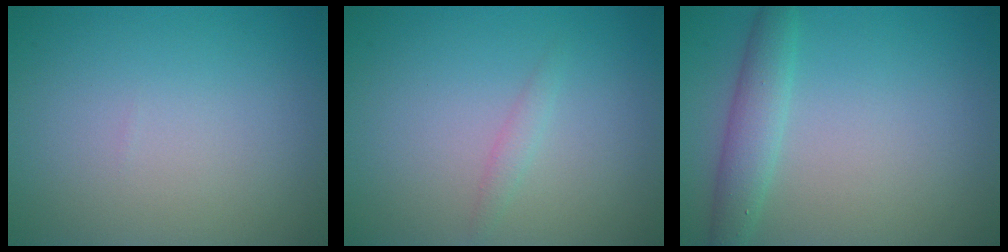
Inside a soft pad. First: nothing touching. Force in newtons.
{"total": 0.9, "press": 0.9, "slide": 0.1}
{"total": 2.8, "press": 2.8, "slide": 0.1}